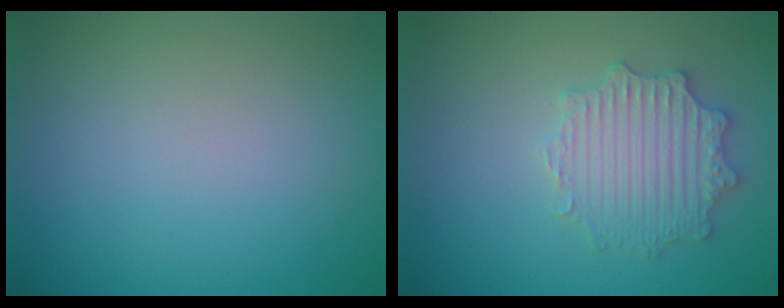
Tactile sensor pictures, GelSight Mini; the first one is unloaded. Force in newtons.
{"total": 3.5, "press": 3.4, "slide": 0.9}